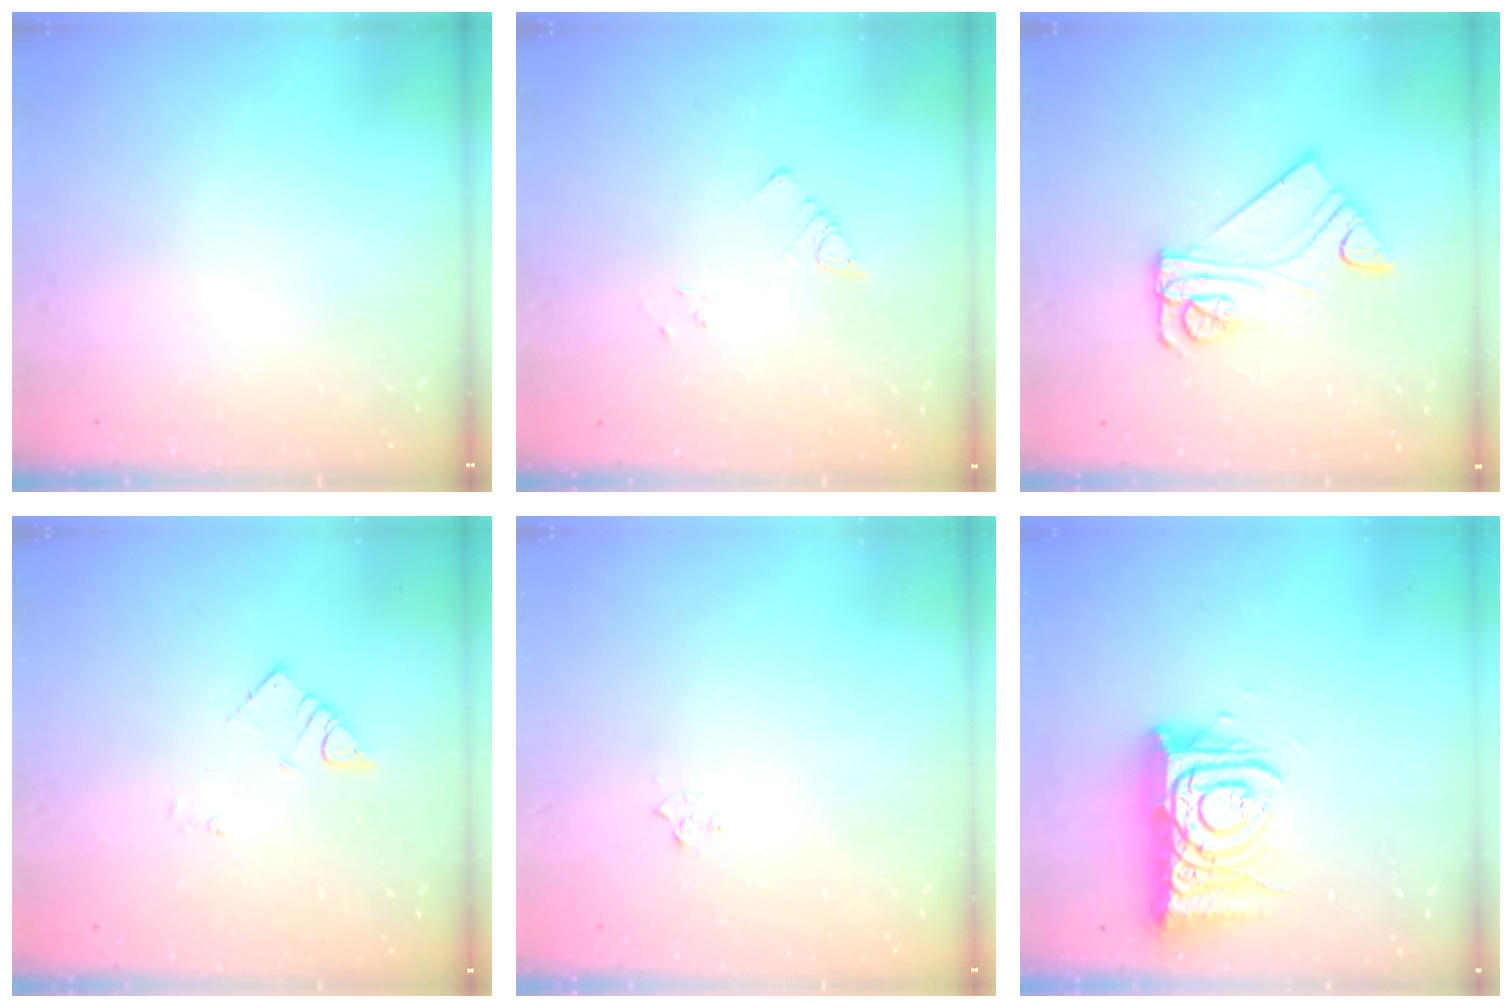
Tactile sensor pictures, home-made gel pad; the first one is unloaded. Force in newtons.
{"total": 5.3, "press": 5.2, "slide": 0.6}
{"total": 11.4, "press": 11.3, "slide": 1.2}
{"total": 2.7, "press": 2.7, "slide": 0.4}
{"total": 2.9, "press": 2.8, "slide": 0.4}
{"total": 14.2, "press": 14.1, "slide": 1.5}